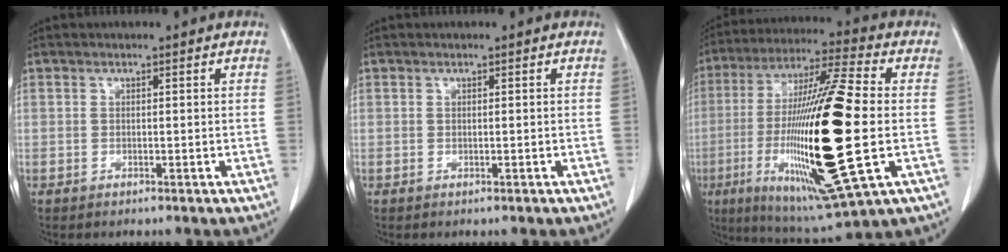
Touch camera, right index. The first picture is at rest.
{"total": 0.0}
{"total": 26.1, "force": [-4.1, 2.4, 25.7], "torque": [-0.518, -0.031, -0.072]}